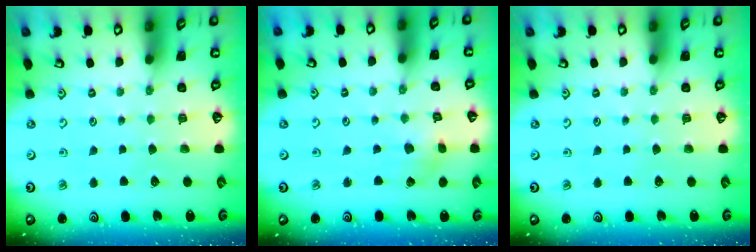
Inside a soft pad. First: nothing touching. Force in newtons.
{"total": 2.3, "press": 2.3, "slide": 0.3}
{"total": 0.0}